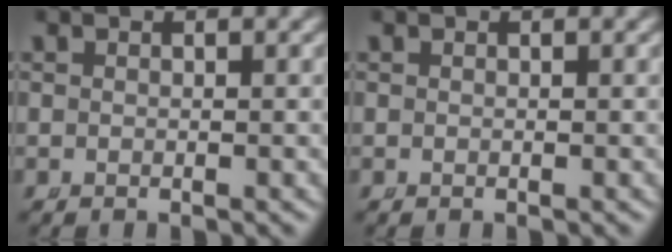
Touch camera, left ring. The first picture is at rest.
{"total": 0.0}